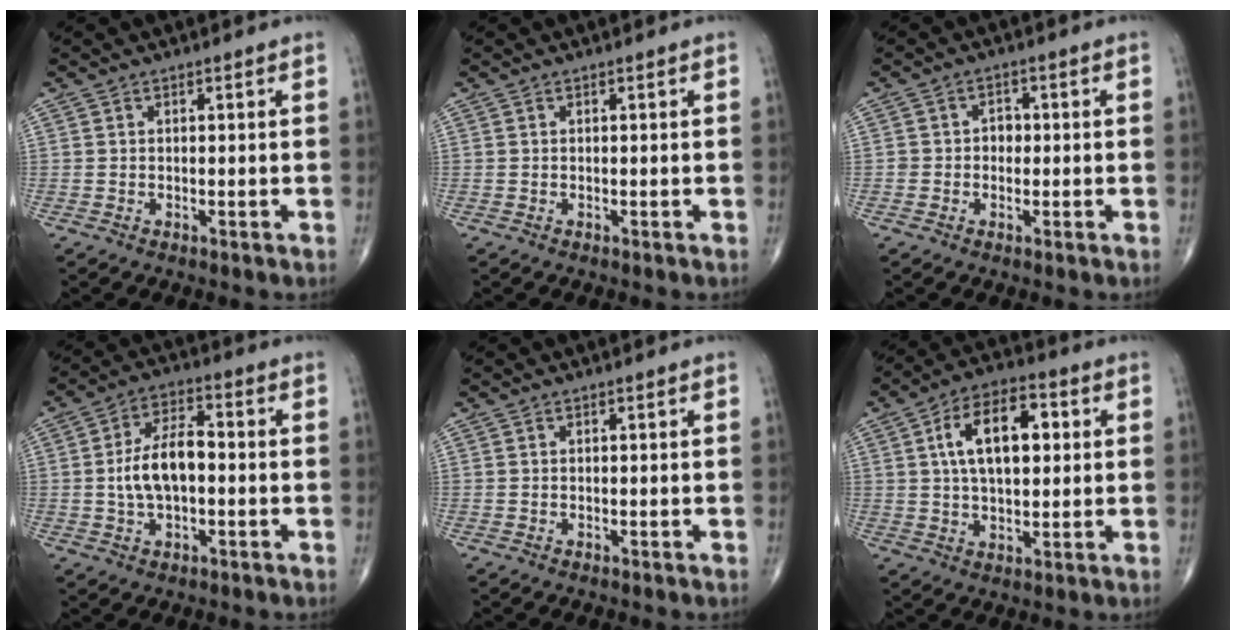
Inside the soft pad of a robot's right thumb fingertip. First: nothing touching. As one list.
[{"total": 0.0}, {"total": 2.6, "force": [-0.2, 2.3, 1.2], "torque": [0.002, 0.009, -0.009]}, {"total": 9.6, "force": [-0.6, 5.0, 8.1], "torque": [-0.148, 0.022, -0.016]}, {"total": 0.0}, {"total": 13.5, "force": [2.9, 7.2, 11.0], "torque": [-0.171, 0.008, 0.044]}]